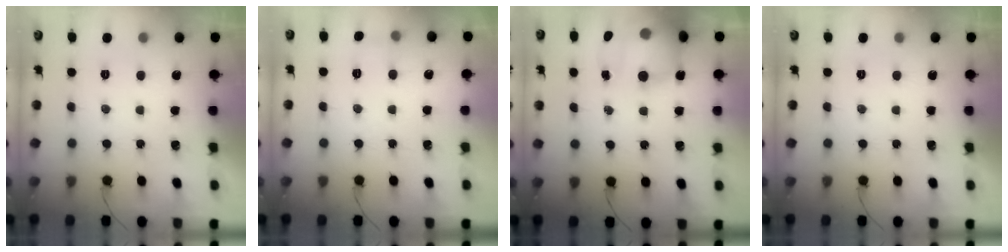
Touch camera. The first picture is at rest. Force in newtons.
{"total": 4.3, "press": 4.1, "slide": 1.3}
{"total": 16.7, "press": 16.2, "slide": 3.9}
{"total": 0.0}